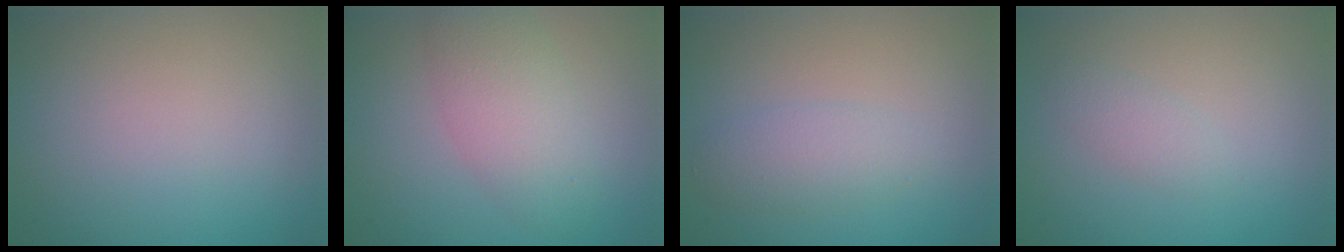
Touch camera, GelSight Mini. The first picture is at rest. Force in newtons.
{"total": 4.6, "press": 4.6, "slide": 0.2}
{"total": 2.3, "press": 2.3, "slide": 0.2}
{"total": 1.3, "press": 1.3, "slide": 0.1}